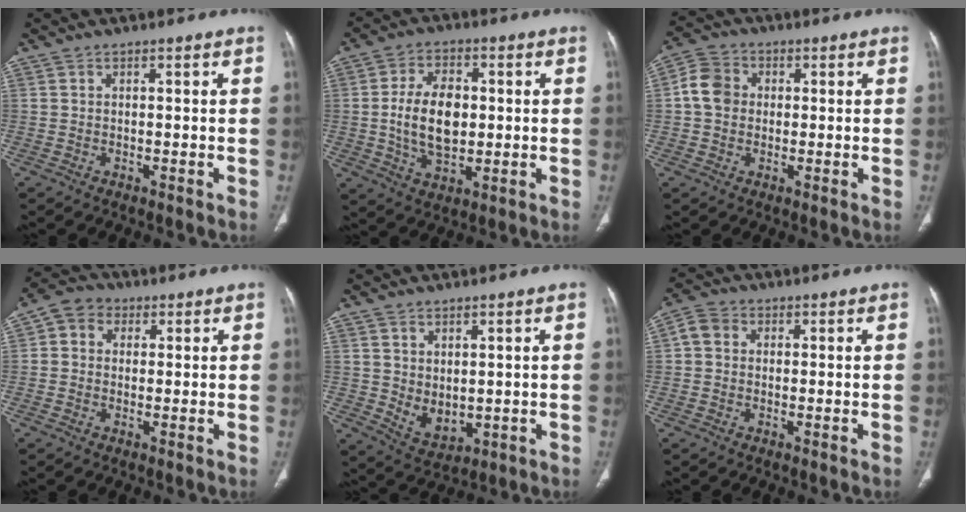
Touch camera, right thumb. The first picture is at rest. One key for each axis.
{"total": 11.3, "fx": 0.2, "fy": 6.9, "fz": 8.9, "tx": -0.143, "ty": 0.003, "tz": 0.009}
{"total": 6.3, "fx": 0.3, "fy": 5.4, "fz": 3.2, "tx": -0.052, "ty": 0.015, "tz": -0.003}
{"total": 5.0, "fx": 1.2, "fy": 4.3, "fz": 2.2, "tx": -0.020, "ty": 0.010, "tz": 0.011}
{"total": 5.1, "fx": 0.9, "fy": 3.9, "fz": 3.2, "tx": -0.037, "ty": -0.020, "tz": 0.037}
{"total": 3.7, "fx": 0.5, "fy": 3.2, "fz": 1.9, "tx": -0.029, "ty": 0.011, "tz": 0.003}